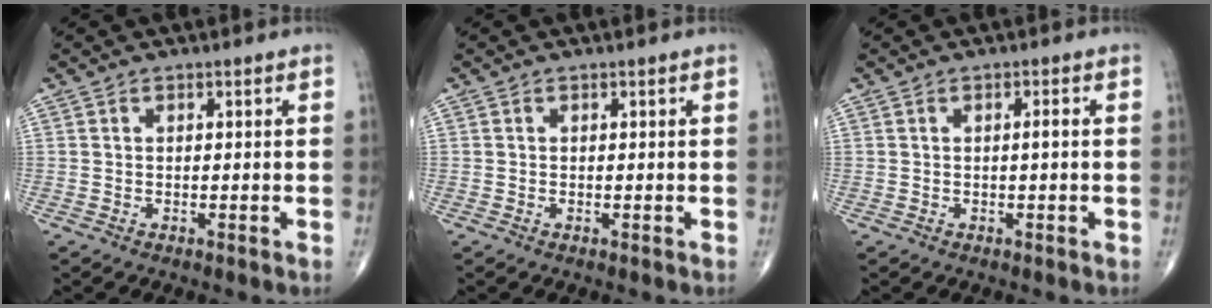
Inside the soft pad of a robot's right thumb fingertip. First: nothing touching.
{"total": 0.0}
{"total": 1.0, "force": [-0.1, 0.1, 0.9], "torque": [-0.017, 0.000, -0.003]}